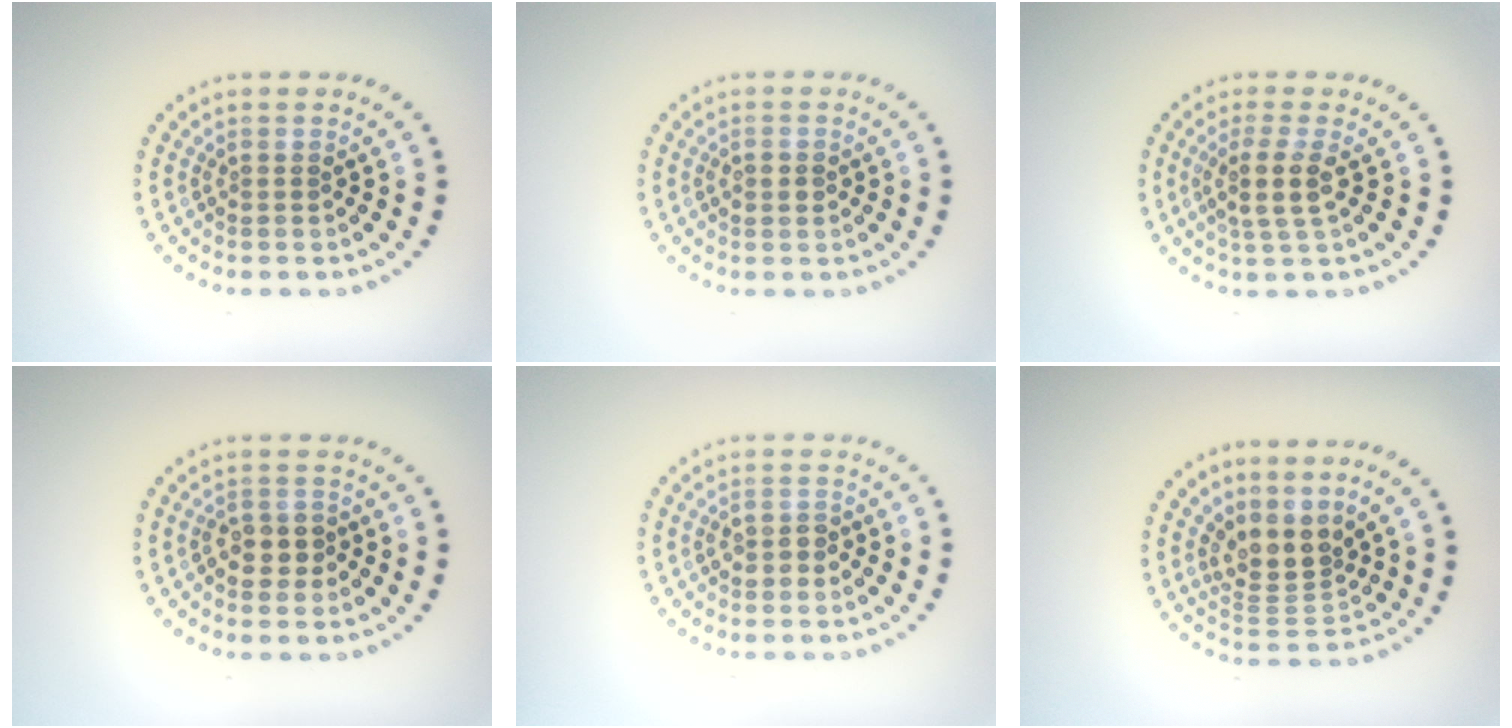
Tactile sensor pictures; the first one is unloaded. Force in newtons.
{"total": 1.7, "press": 1.6, "slide": 0.3}
{"total": 2.8, "press": 2.4, "slide": 1.5}
{"total": 2.4, "press": 2.3, "slide": 0.7}
{"total": 1.7, "press": 1.7, "slide": 0.3}
{"total": 3.6, "press": 2.6, "slide": 2.5}